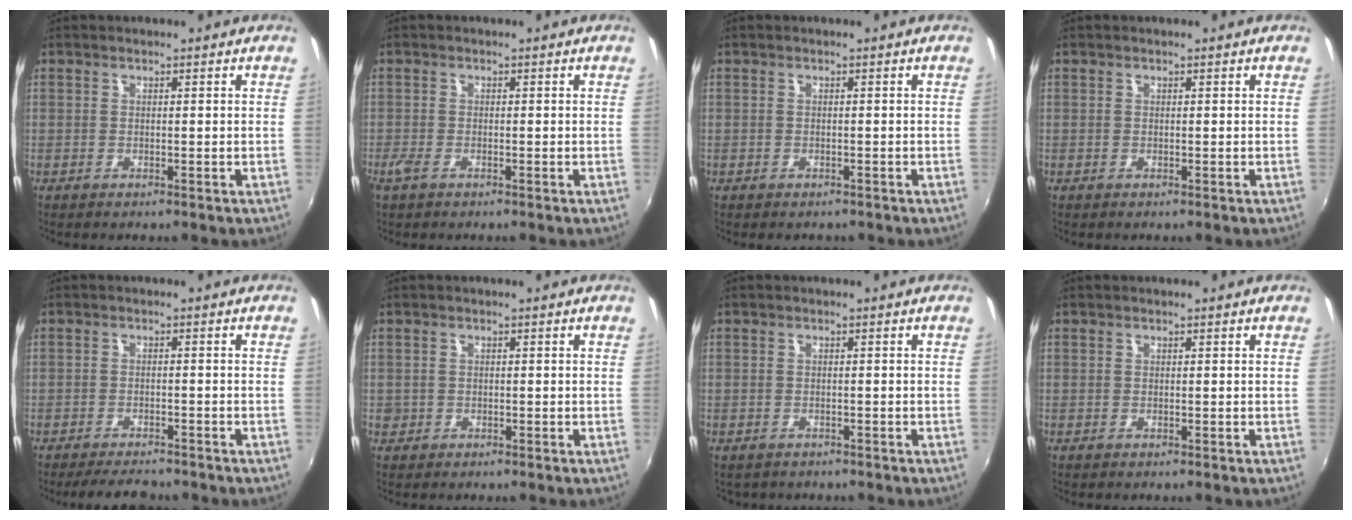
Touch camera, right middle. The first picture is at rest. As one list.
[{"total": 2.0, "force": [-1.3, 0.8, 1.3], "torque": [-0.030, -0.006, -0.025]}, {"total": 0.9, "force": [-0.6, 0.6, 0.1], "torque": [-0.007, -0.002, -0.007]}, {"total": 0.0}, {"total": 6.2, "force": [-5.5, 1.5, 2.4], "torque": [-0.065, -0.013, -0.084]}, {"total": 1.7, "force": [-0.5, 1.6, 0.4], "torque": [-0.010, -0.004, -0.007]}, {"total": 0.8, "force": [-0.6, 0.5, 0.0], "torque": [-0.002, -0.001, -0.005]}, {"total": 0.0}]